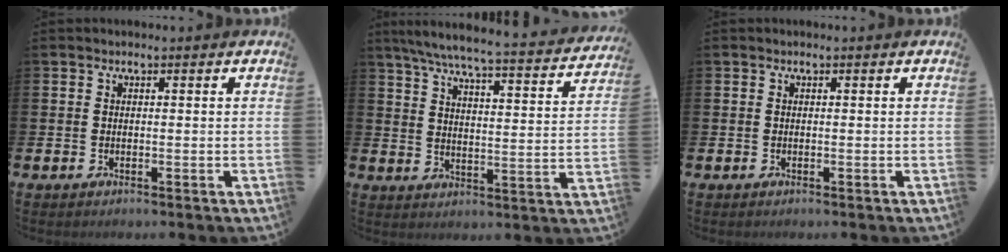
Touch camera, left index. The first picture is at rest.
{"total": 6.5, "force": [5.8, 0.4, 3.0], "torque": [-0.072, -0.048, 0.092]}
{"total": 0.0}